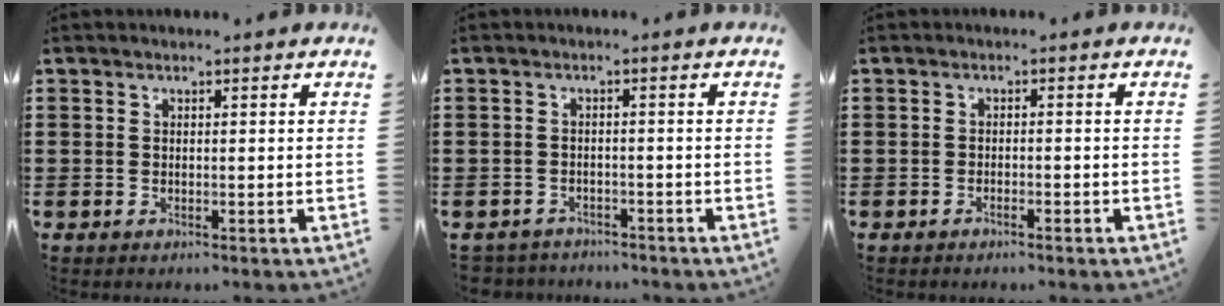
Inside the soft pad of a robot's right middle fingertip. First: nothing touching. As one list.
[{"total": 2.1, "force": [-2.0, 0.4, -0.3], "torque": [-0.003, -0.001, -0.047]}, {"total": 1.0, "force": [-0.9, 0.0, 0.4], "torque": [-0.010, -0.002, -0.018]}]